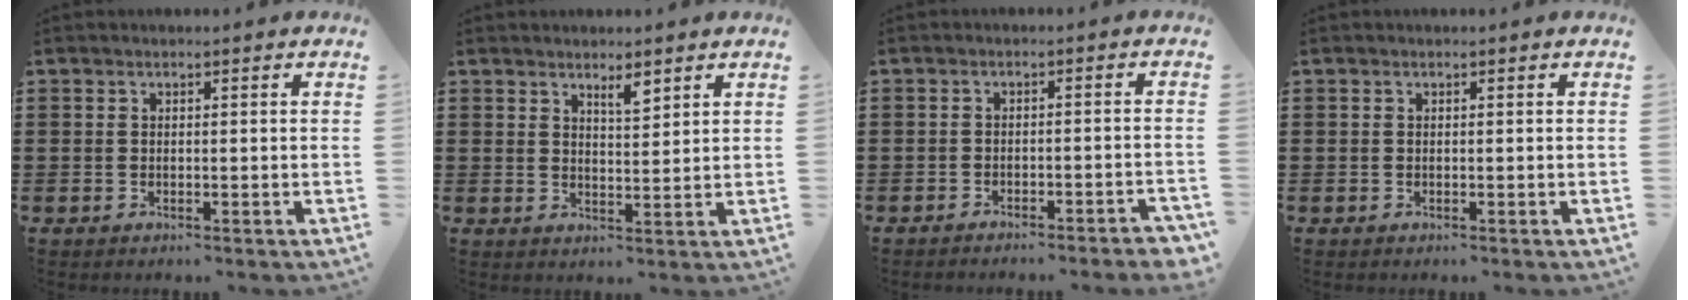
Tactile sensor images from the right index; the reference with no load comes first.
{"total": 2.9, "force": [2.4, 0.6, 1.5], "torque": [-0.025, 0.001, 0.041]}
{"total": 2.1, "force": [-2.1, -0.1, 0.5], "torque": [-0.010, 0.001, -0.042]}
{"total": 0.0}